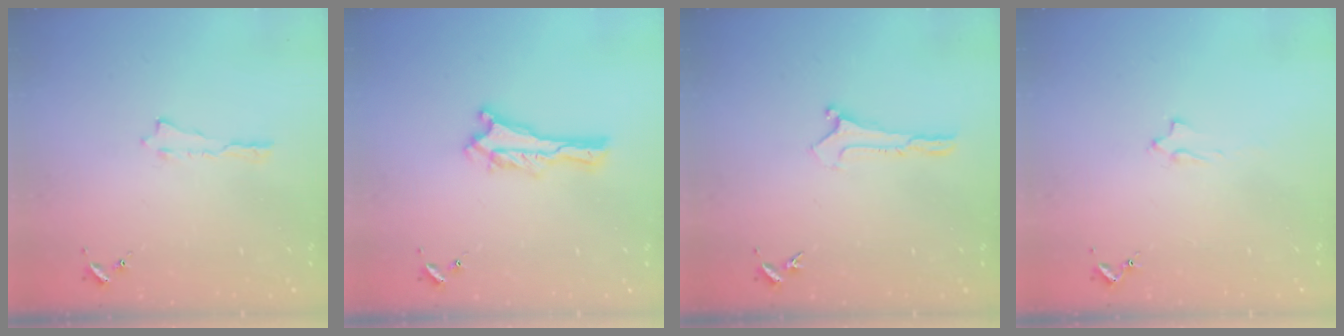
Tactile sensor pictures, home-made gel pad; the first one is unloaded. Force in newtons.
{"total": 0.0}
{"total": 0.0}
{"total": 2.0, "press": 2.0, "slide": 0.4}